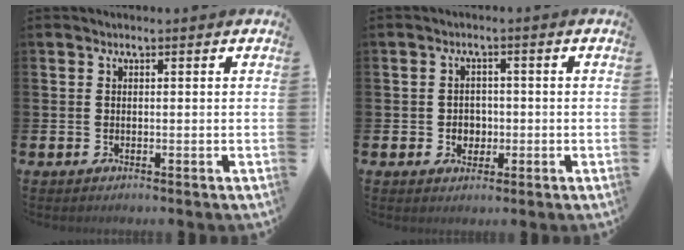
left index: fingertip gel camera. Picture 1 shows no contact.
{"total": 2.5, "force": [-0.3, 2.3, 0.9], "torque": [-0.016, 0.005, -0.012]}